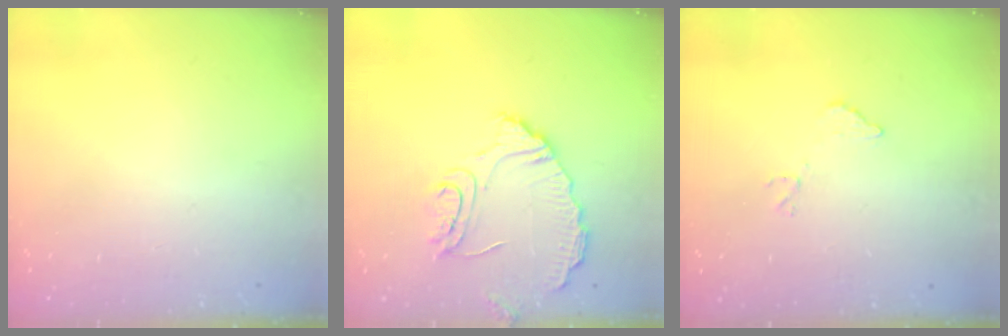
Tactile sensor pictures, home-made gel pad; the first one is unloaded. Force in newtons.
{"total": 10.6, "press": 10.6, "slide": 0.7}
{"total": 7.6, "press": 7.6, "slide": 0.3}